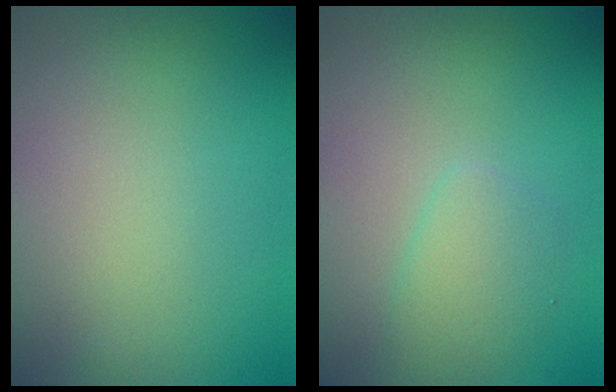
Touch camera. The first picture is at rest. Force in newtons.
{"total": 2.0, "press": 2.0, "slide": 0.0}